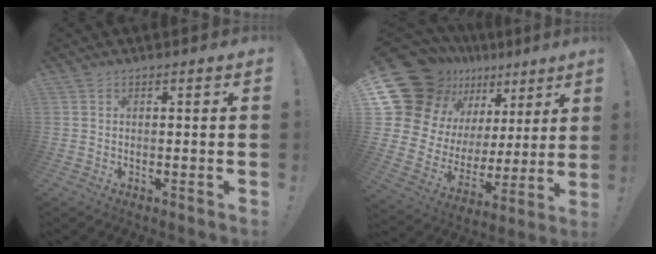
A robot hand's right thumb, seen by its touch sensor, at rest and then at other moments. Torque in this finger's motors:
{"motor_torque": [0.64, 1.62, 0.60, 0.77, 0.17]}